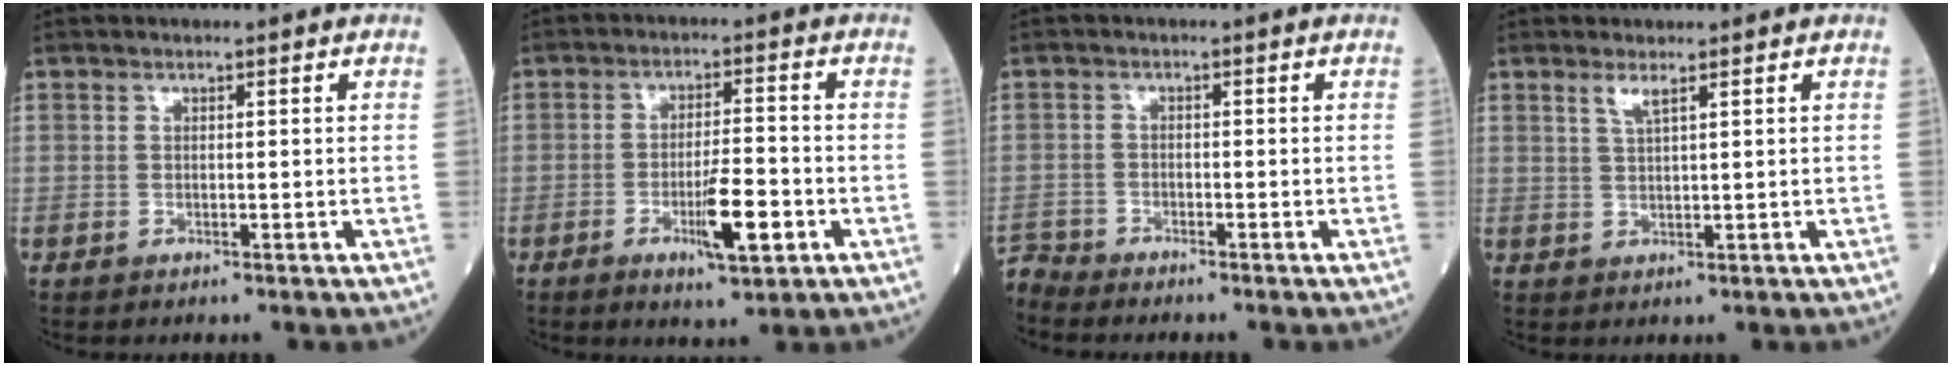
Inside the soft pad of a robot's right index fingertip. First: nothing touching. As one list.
[{"total": 7.3, "force": [-2.8, 1.1, 6.7], "torque": [-0.114, -0.006, -0.040]}, {"total": 3.2, "force": [-3.0, -0.4, -0.9], "torque": [0.019, -0.015, -0.057]}, {"total": 2.0, "force": [1.3, -0.1, 1.5], "torque": [-0.036, -0.002, 0.029]}]